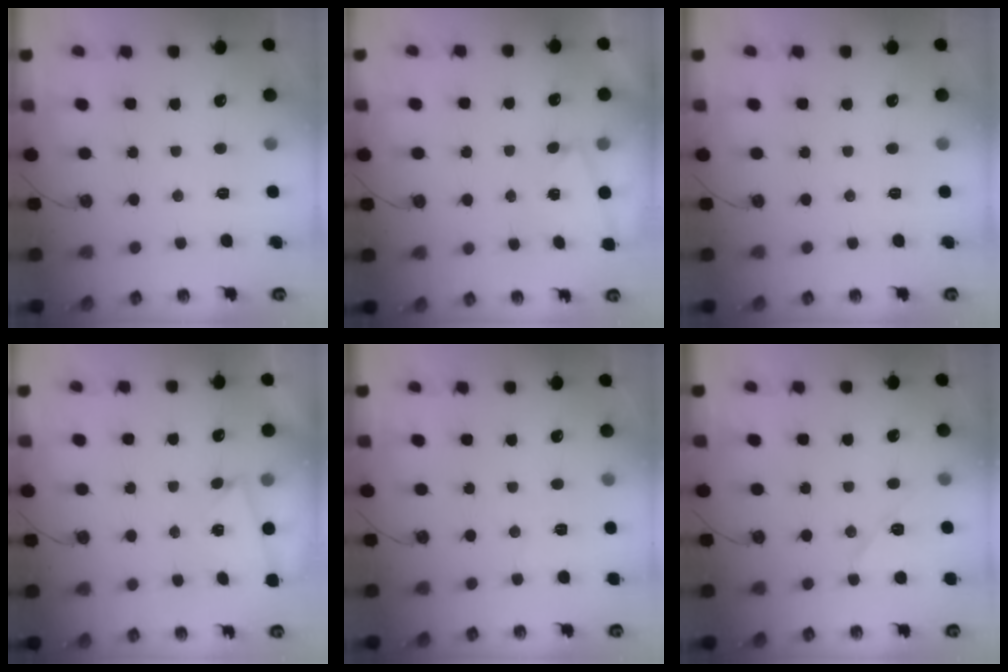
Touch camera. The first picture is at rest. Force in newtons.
{"total": 2.0, "press": 0.9, "slide": 1.8}
{"total": 0.0}
{"total": 1.7, "press": 1.7, "slide": 0.4}
{"total": 3.5, "press": 3.4, "slide": 0.7}
{"total": 8.7, "press": 8.6, "slide": 1.0}